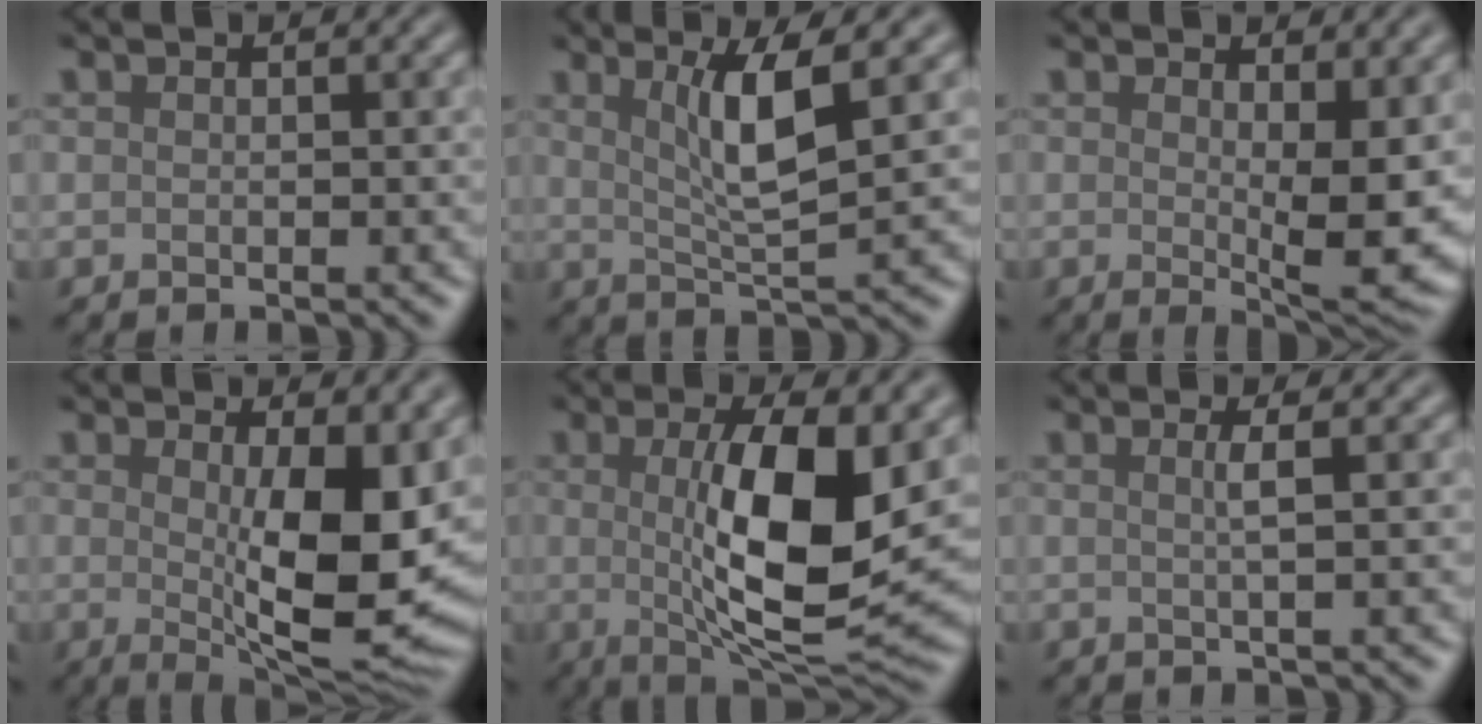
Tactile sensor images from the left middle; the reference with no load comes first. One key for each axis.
{"total": 5.1, "fx": 1.7, "fy": 0.9, "fz": 4.8, "tx": -0.087, "ty": -0.004, "tz": 0.035}
{"total": 5.7, "fx": 0.7, "fy": 1.4, "fz": 5.5, "tx": -0.079, "ty": -0.017, "tz": 0.019}
{"total": 10.3, "fx": 0.6, "fy": 3.0, "fz": 9.8, "tx": -0.136, "ty": -0.019, "tz": 0.015}
{"total": 10.7, "fx": 0.8, "fy": 3.1, "fz": 10.2, "tx": -0.159, "ty": -0.012, "tz": 0.019}
{"total": 1.8, "fx": 0.3, "fy": 0.4, "fz": 1.7, "tx": -0.027, "ty": 0.004, "tz": 0.000}